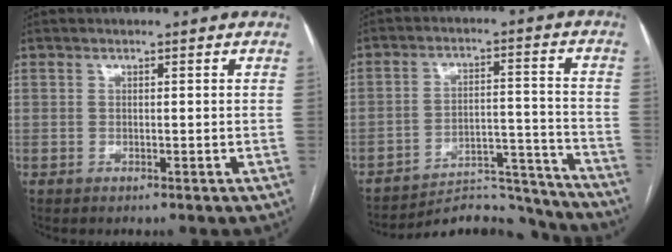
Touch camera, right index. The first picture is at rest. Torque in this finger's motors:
{"motor_torque": [-0.74, -0.37, -0.20, -0.05]}